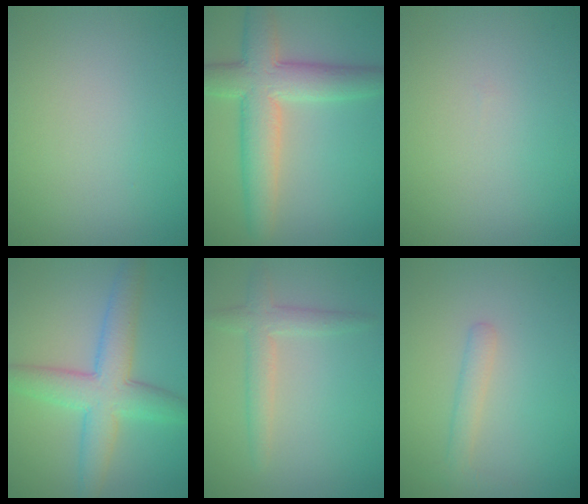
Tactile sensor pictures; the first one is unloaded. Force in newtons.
{"total": 7.3, "press": 7.3, "slide": 0.4}
{"total": 0.0}
{"total": 6.3, "press": 6.3, "slide": 0.1}
{"total": 2.5, "press": 2.5, "slide": 0.1}
{"total": 1.6, "press": 1.6, "slide": 0.0}